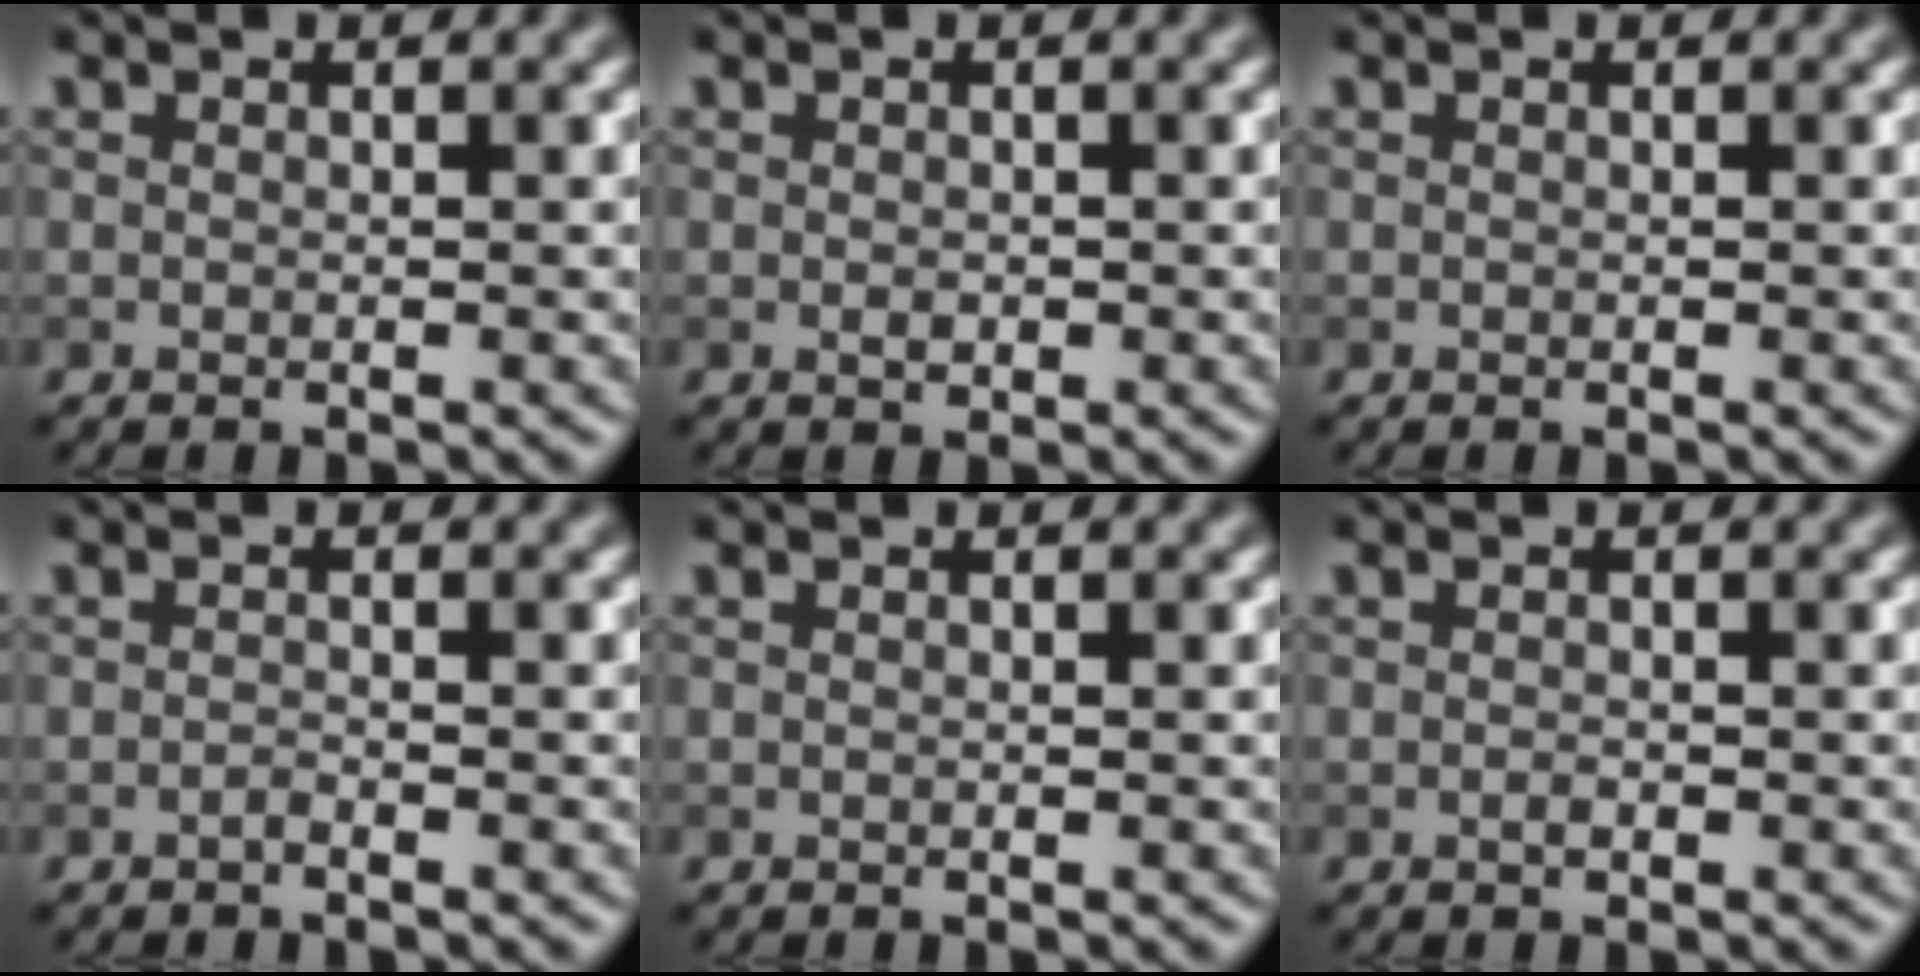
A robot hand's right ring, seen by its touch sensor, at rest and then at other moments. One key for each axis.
{"total": 0.8, "fx": -0.1, "fy": 0.6, "fz": 0.6, "tx": -0.008, "ty": -0.002, "tz": -0.002}
{"total": 0.0}
{"total": 0.6, "fx": -0.5, "fy": 0.1, "fz": 0.3, "tx": -0.004, "ty": 0.002, "tz": -0.011}
{"total": 0.0}
{"total": 0.5, "fx": -0.3, "fy": 0.2, "fz": 0.4, "tx": -0.007, "ty": 0.001, "tz": -0.005}